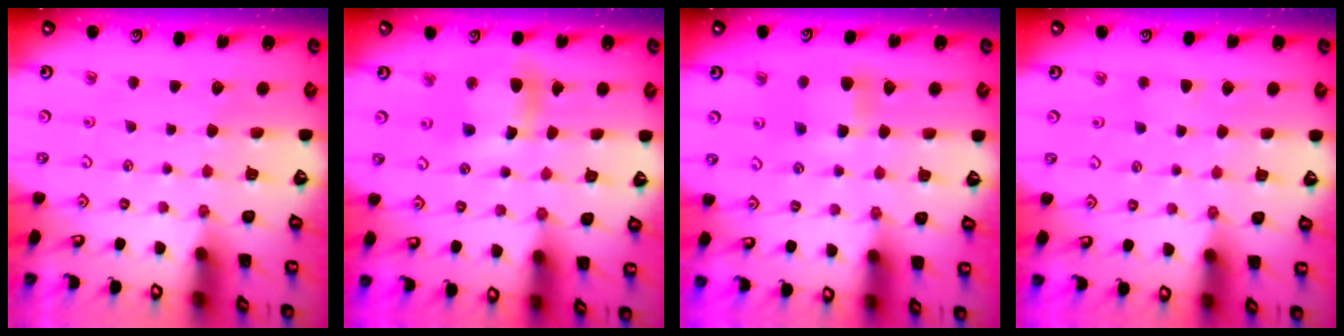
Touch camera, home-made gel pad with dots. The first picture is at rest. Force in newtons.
{"total": 10.0, "press": 9.9, "slide": 1.4}
{"total": 7.5, "press": 7.5, "slide": 0.6}
{"total": 1.9, "press": 1.9, "slide": 0.5}